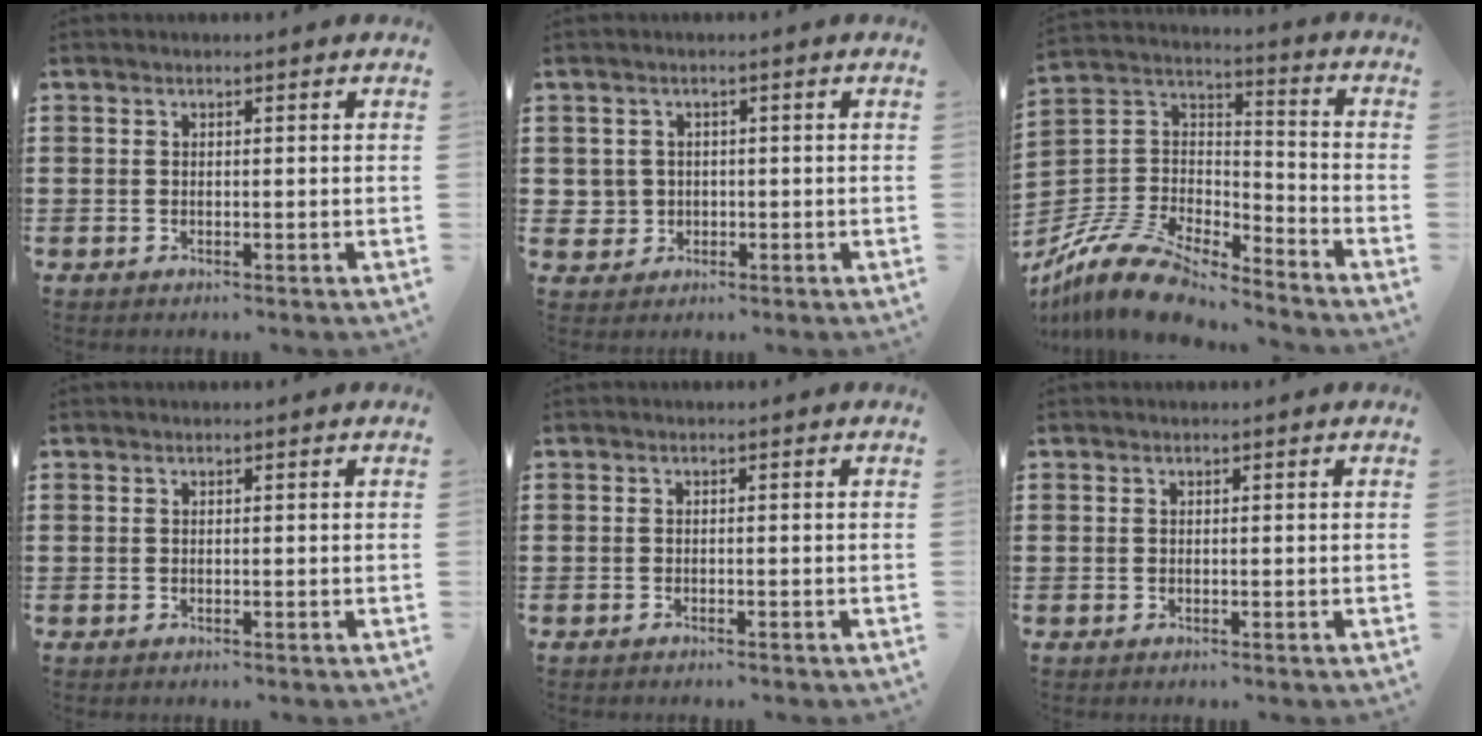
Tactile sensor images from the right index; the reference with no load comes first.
{"total": 2.6, "force": [-0.3, 2.5, 0.3], "torque": [-0.019, 0.006, -0.008]}
{"total": 11.6, "force": [-10.5, 3.1, 4.1], "torque": [-0.102, 0.016, -0.213]}
{"total": 0.0}
{"total": 0.6, "force": [-0.6, 0.1, 0.1], "torque": [-0.003, -0.001, -0.013]}
{"total": 0.0}